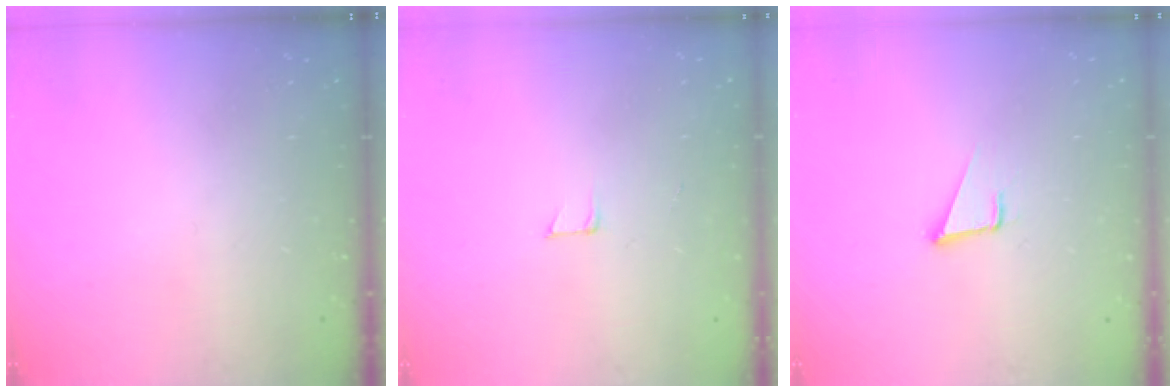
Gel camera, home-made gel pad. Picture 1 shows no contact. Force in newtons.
{"total": 4.4, "press": 4.4, "slide": 0.3}
{"total": 3.4, "press": 2.6, "slide": 2.2}